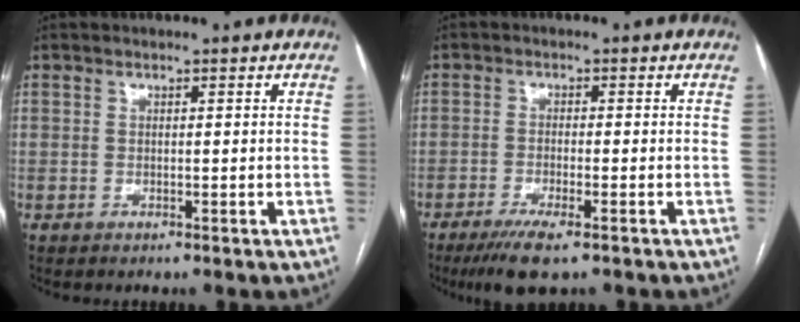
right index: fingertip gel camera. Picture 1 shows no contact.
{"total": 6.0, "force": [-4.0, 0.8, 4.4], "torque": [-0.078, -0.016, -0.067]}